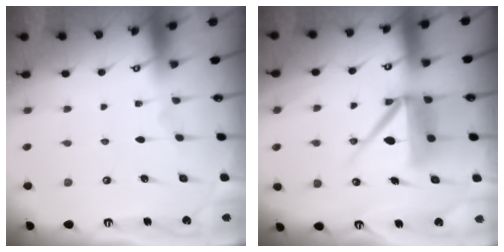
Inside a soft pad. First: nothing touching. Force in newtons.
{"total": 11.7, "press": 11.6, "slide": 1.5}